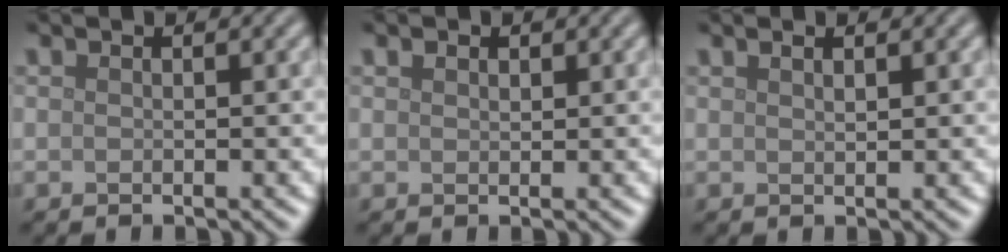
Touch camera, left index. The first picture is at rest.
{"total": 0.7, "force": [0.5, 0.4, 0.3], "torque": [-0.006, -0.001, 0.010]}
{"total": 0.9, "force": [0.6, 0.1, 0.6], "torque": [-0.011, 0.002, 0.011]}